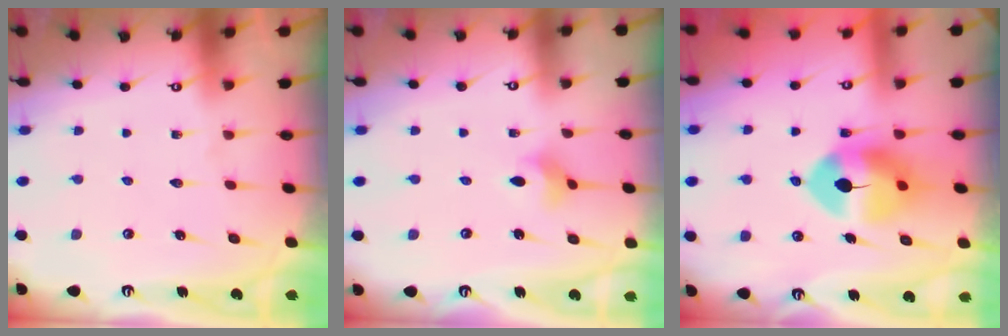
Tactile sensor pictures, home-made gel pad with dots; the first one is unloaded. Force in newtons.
{"total": 3.0, "press": 2.9, "slide": 0.7}
{"total": 10.2, "press": 10.0, "slide": 1.6}